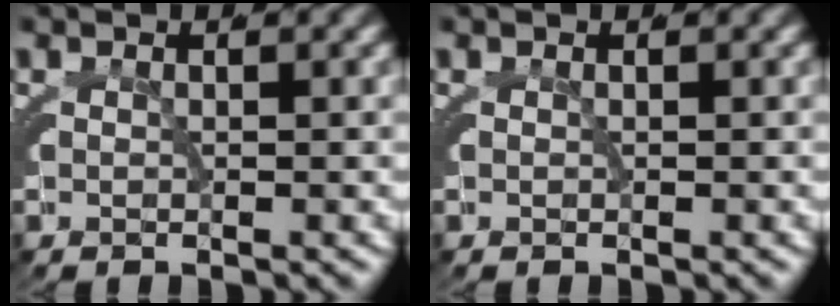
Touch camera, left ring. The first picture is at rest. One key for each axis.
{"total": 0.0}